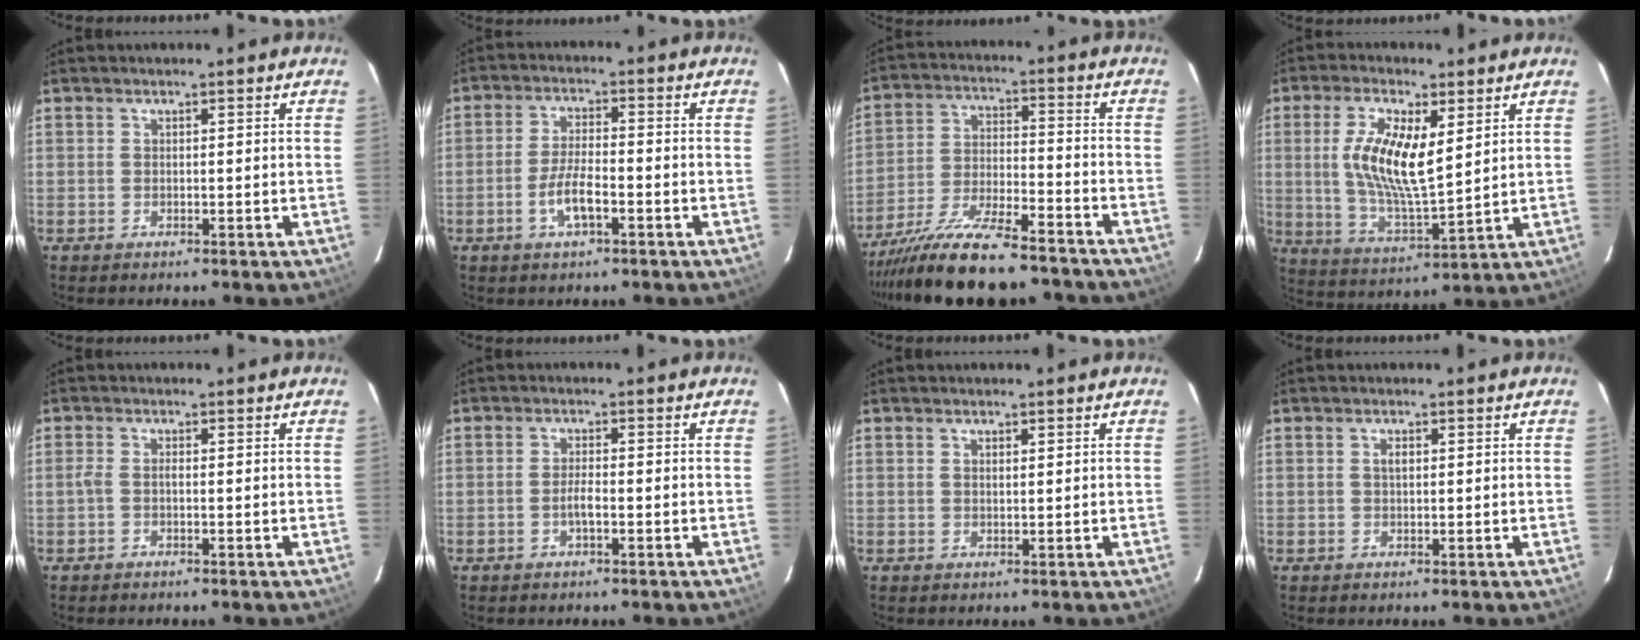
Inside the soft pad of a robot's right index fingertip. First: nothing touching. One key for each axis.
{"total": 5.8, "fx": -2.6, "fy": 1.7, "fz": 4.9, "tx": -0.103, "ty": -0.002, "tz": -0.048}
{"total": 18.8, "fx": -15.9, "fy": 4.5, "fz": 9.0, "tx": -0.175, "ty": -0.030, "tz": -0.251}
{"total": 13.2, "fx": 3.4, "fy": 4.4, "fz": 12.0, "tx": -0.234, "ty": -0.001, "tz": 0.069}
{"total": 1.3, "fx": -0.6, "fy": 0.3, "fz": 1.2, "tx": -0.025, "ty": 0.002, "tz": -0.013}
{"total": 1.6, "fx": -0.7, "fy": 0.3, "fz": 1.4, "tx": -0.028, "ty": 0.000, "tz": -0.014}
{"total": 0.8, "fx": 0.5, "fy": 0.3, "fz": 0.5, "tx": -0.011, "ty": 0.001, "tz": 0.010}
{"total": 1.2, "fx": 0.3, "fy": 0.6, "fz": 0.9, "tx": -0.016, "ty": 0.003, "tz": 0.004}